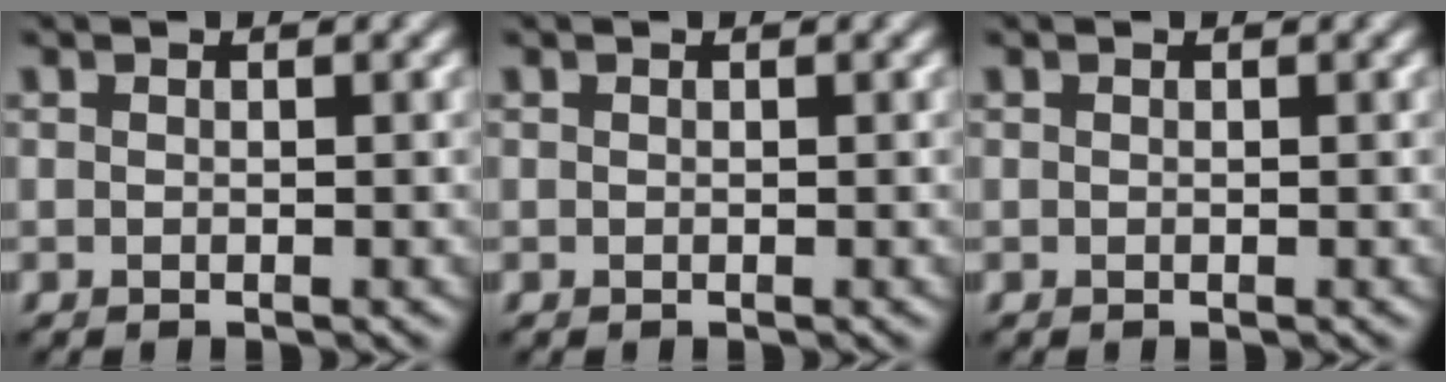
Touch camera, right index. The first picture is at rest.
{"total": 0.0}
{"total": 0.0}